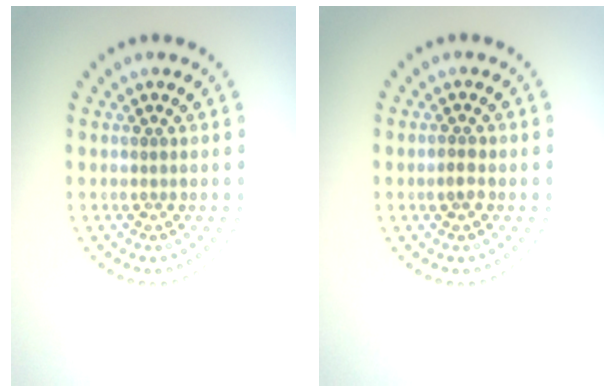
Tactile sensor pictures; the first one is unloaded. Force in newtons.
{"total": 1.2, "press": 1.2, "slide": 0.2}